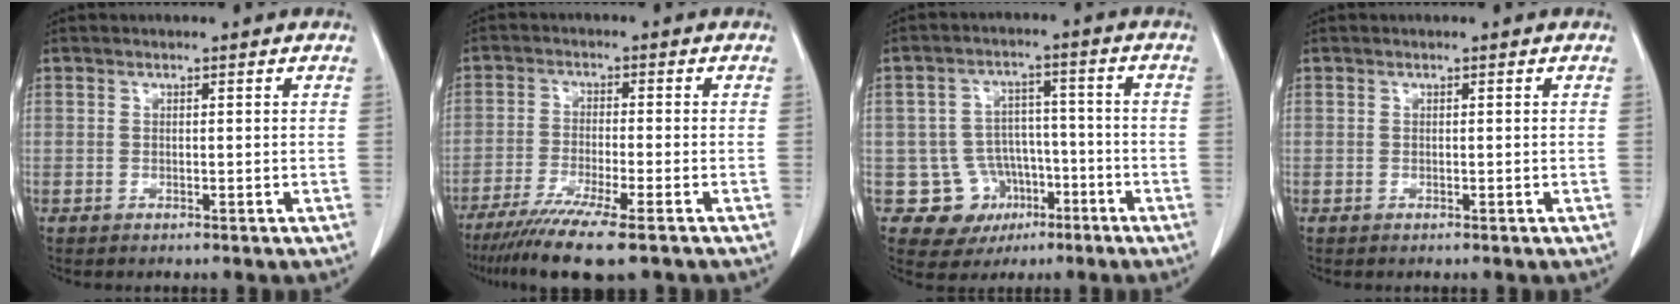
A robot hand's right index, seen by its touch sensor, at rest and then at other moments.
{"total": 10.9, "force": [-8.0, 0.2, 7.4], "torque": [-0.121, -0.029, -0.128]}
{"total": 8.6, "force": [-3.2, 7.9, 1.4], "torque": [-0.015, 0.023, -0.037]}
{"total": 0.0}